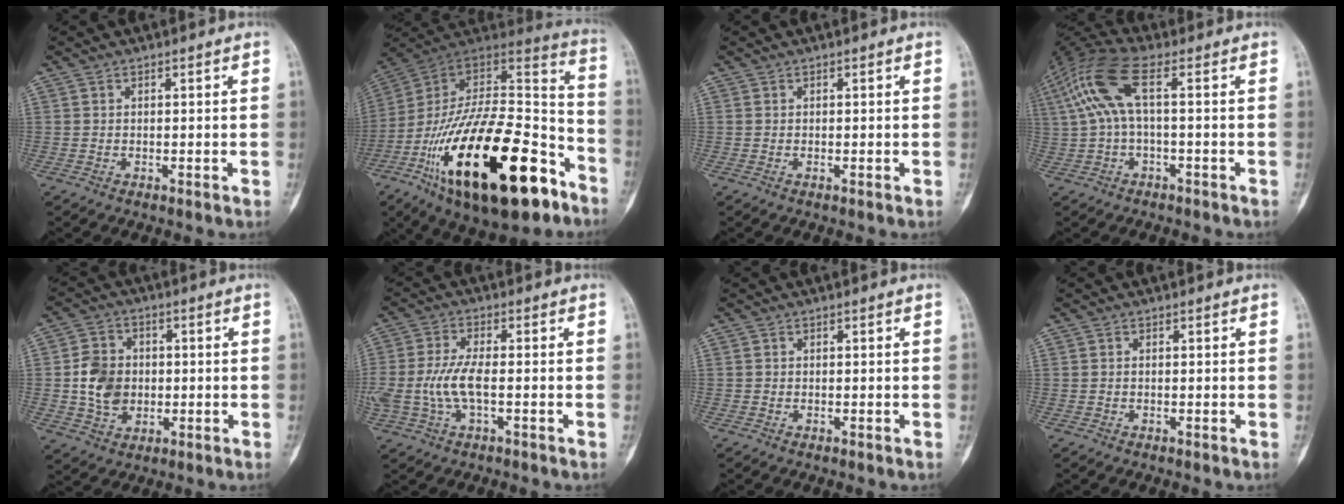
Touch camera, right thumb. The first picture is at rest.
{"total": 36.5, "force": [-17.0, 15.2, 28.5], "torque": [-0.475, 0.057, -0.271]}
{"total": 0.0}
{"total": 10.7, "force": [1.6, 3.2, 10.1], "torque": [-0.254, 0.044, 0.030]}
{"total": 9.1, "force": [-0.4, 7.4, 5.3], "torque": [-0.072, 0.004, -0.005]}
{"total": 7.8, "force": [-1.2, 3.2, 7.0], "torque": [-0.173, 0.012, -0.023]}
{"total": 0.0}
{"total": 0.0}